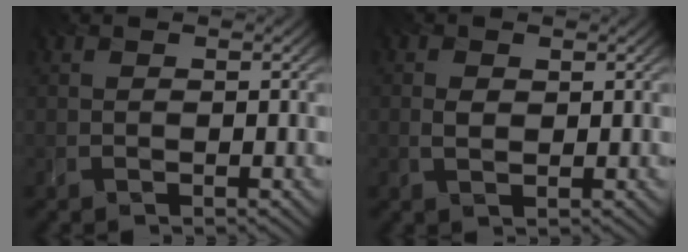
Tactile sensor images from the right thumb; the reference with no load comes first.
{"total": 1.2, "force": [0.3, 0.8, 0.8], "torque": [-0.021, 0.000, 0.006]}